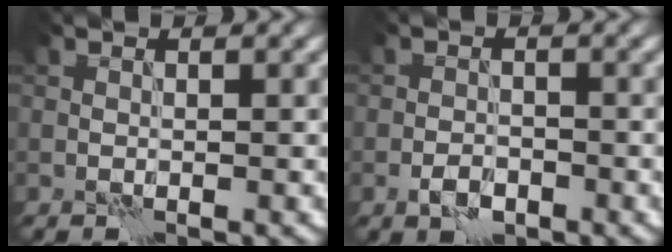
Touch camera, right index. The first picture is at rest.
{"total": 2.1, "force": [-1.1, 1.2, 1.3], "torque": [-0.021, 0.002, -0.023]}